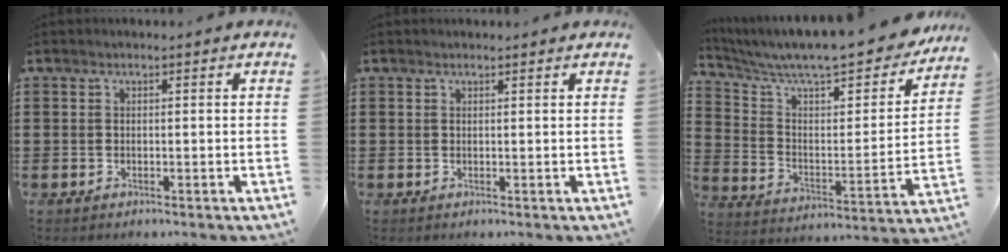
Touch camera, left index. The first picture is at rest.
{"total": 0.6, "force": [0.6, 0.0, 0.2], "torque": [-0.005, -0.002, 0.012]}
{"total": 8.9, "force": [7.9, 1.2, 3.9], "torque": [-0.103, -0.062, 0.128]}